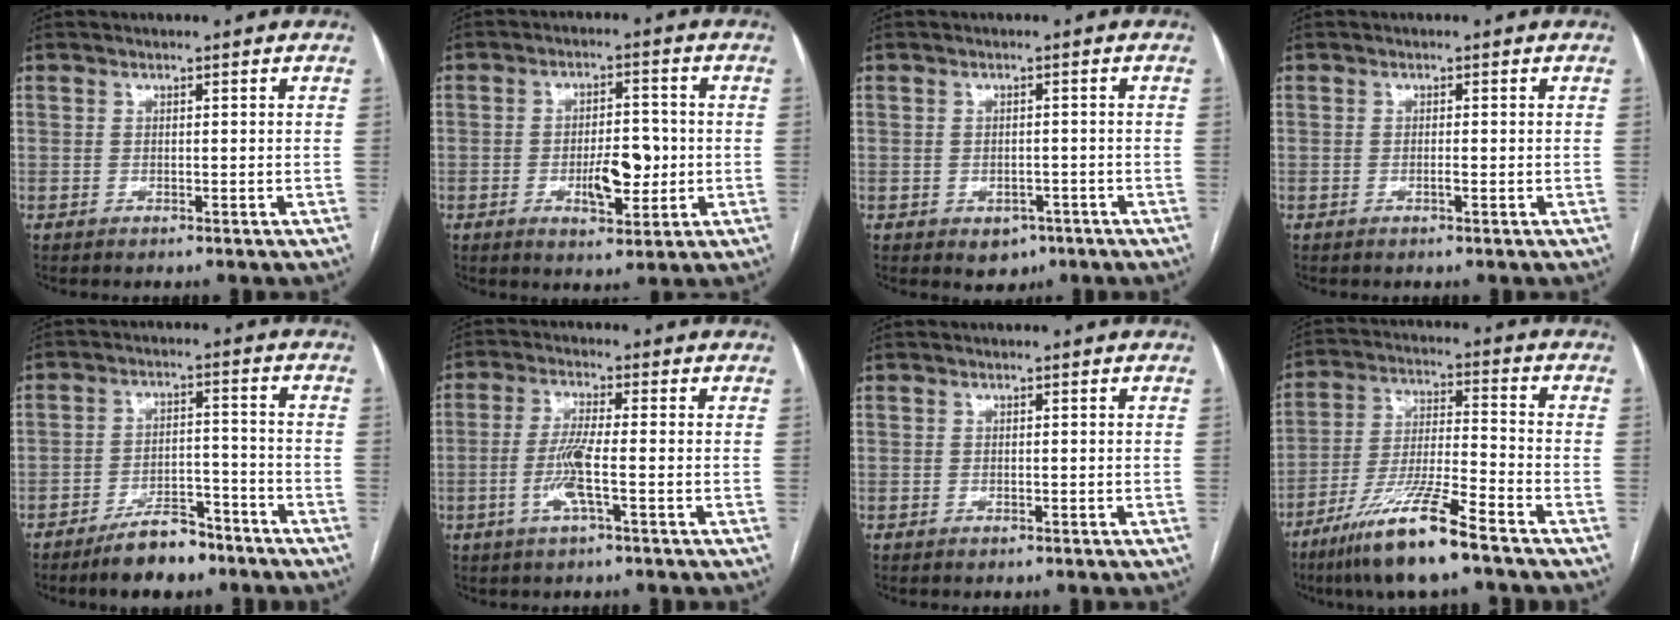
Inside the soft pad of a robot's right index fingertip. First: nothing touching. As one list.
[{"total": 7.5, "force": [-1.4, 2.9, 6.8], "torque": [-0.109, 0.003, -0.017]}, {"total": 3.2, "force": [-1.7, 2.3, 1.4], "torque": [-0.008, 0.002, -0.013]}, {"total": 0.9, "force": [-0.3, 0.1, 0.8], "torque": [-0.016, 0.000, -0.006]}, {"total": 7.1, "force": [-5.5, 3.0, 3.3], "torque": [-0.050, 0.009, -0.090]}, {"total": 5.9, "force": [-1.7, 0.2, 5.6], "torque": [-0.118, -0.005, -0.036]}, {"total": 0.0}, {"total": 13.3, "force": [-9.0, 0.3, 9.7], "torque": [-0.191, -0.031, -0.170]}]